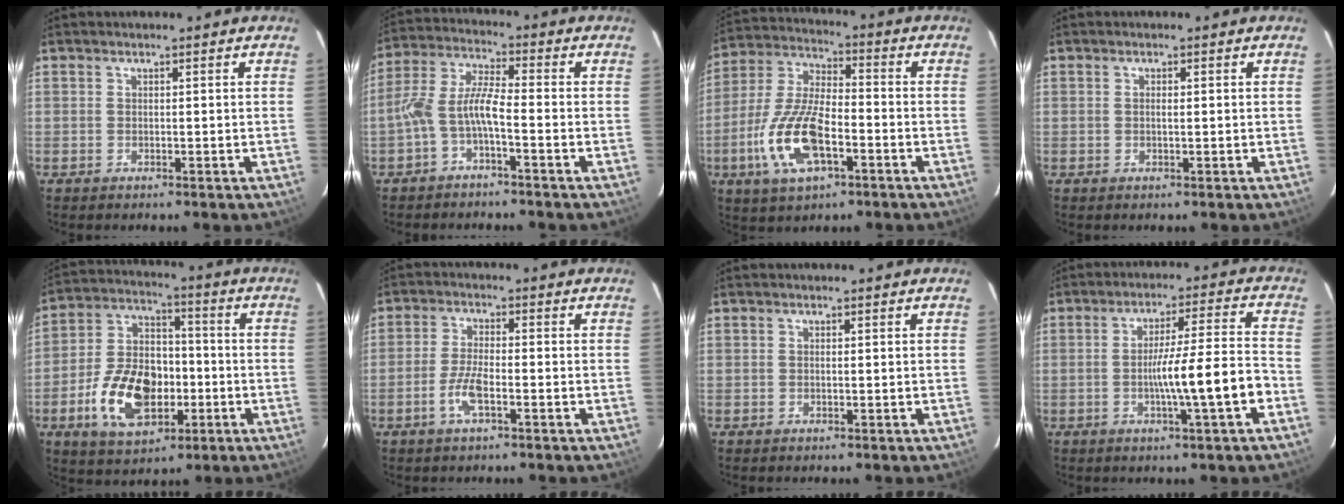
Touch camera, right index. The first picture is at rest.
{"total": 6.4, "force": [-2.8, 1.3, 5.6], "torque": [-0.134, 0.016, -0.056]}
{"total": 15.4, "force": [-5.7, 6.4, 12.8], "torque": [-0.280, -0.008, -0.106]}
{"total": 0.8, "force": [0.1, 0.2, 0.8], "torque": [-0.015, 0.002, 0.001]}
{"total": 16.3, "force": [-5.3, 10.2, 11.5], "torque": [-0.240, 0.011, -0.081]}
{"total": 5.1, "force": [-2.4, 1.2, 4.3], "torque": [-0.096, -0.002, -0.048]}
{"total": 0.0}
{"total": 10.4, "force": [-3.5, -0.8, 9.8], "torque": [-0.152, -0.007, -0.052]}